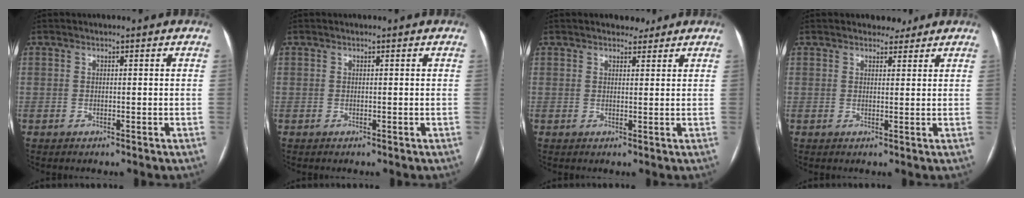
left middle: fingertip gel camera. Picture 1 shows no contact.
{"total": 0.0}
{"total": 2.8, "force": [2.4, 1.3, 0.9], "torque": [-0.009, 0.007, 0.031]}
{"total": 2.6, "force": [2.2, 1.3, 0.5], "torque": [-0.005, 0.004, 0.030]}